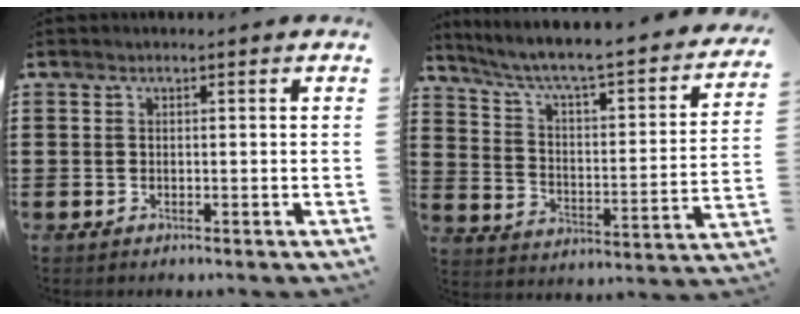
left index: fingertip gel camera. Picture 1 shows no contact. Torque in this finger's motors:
{"motor_torque": [1.99, -0.15, 0.81, 0.21]}